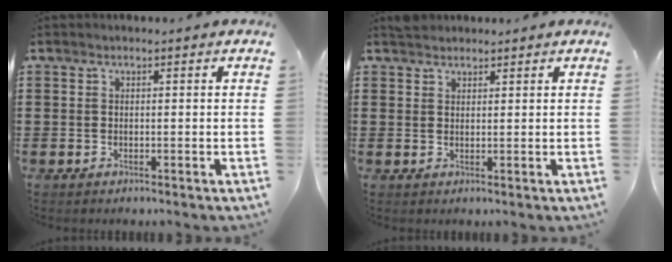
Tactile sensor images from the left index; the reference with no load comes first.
{"total": 1.9, "force": [1.7, 0.7, -0.2], "torque": [-0.002, 0.004, 0.036]}